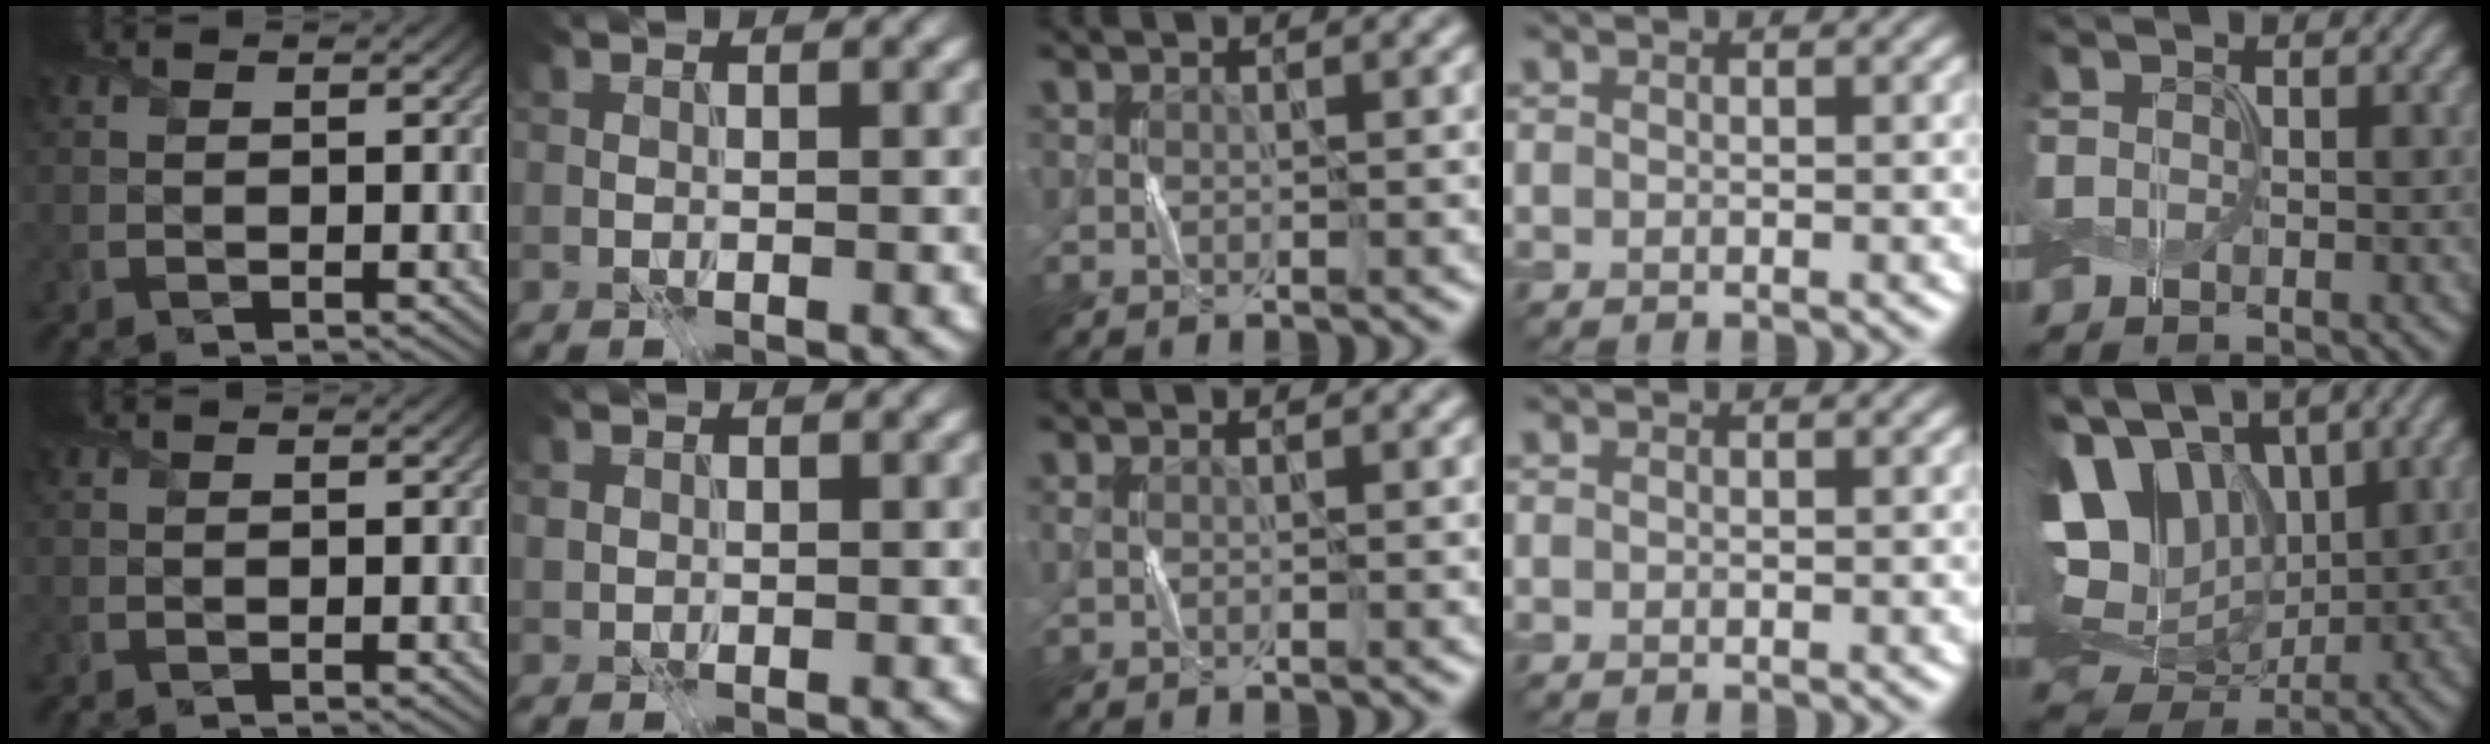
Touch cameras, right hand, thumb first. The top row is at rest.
{"index": {"total": 0.8, "force": [0.1, 0.8, 0.2], "torque": [-0.007, -0.004, 0.002]}, "little": {"total": 16.1, "force": [4.9, 10.8, 10.9], "torque": [-0.231, 0.032, 0.094]}}